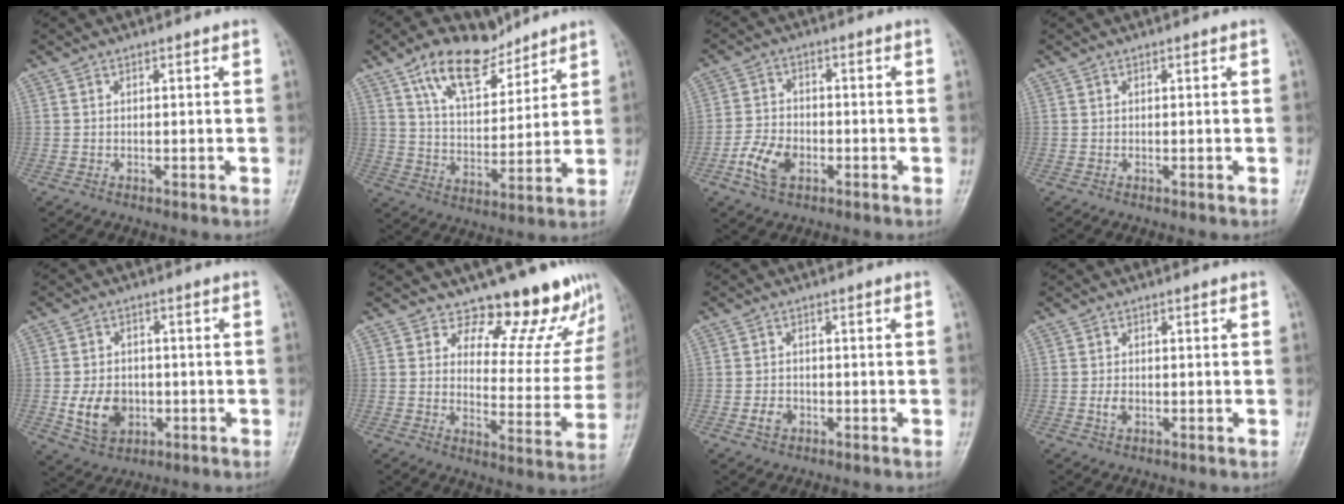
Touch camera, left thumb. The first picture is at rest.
{"total": 13.5, "force": [9.2, 6.7, 7.4], "torque": [-0.097, -0.047, 0.168]}
{"total": 6.7, "force": [-2.8, 4.4, 4.3], "torque": [-0.080, 0.010, -0.058]}
{"total": 0.0}
{"total": 8.3, "force": [-1.7, 6.5, 5.0], "torque": [-0.065, 0.002, -0.021]}
{"total": 13.6, "force": [11.6, 5.6, 4.4], "torque": [-0.009, -0.102, 0.140]}
{"total": 2.7, "force": [-1.1, 2.1, 1.3], "torque": [-0.019, 0.007, -0.020]}
{"total": 1.9, "force": [-0.4, 1.3, 1.3], "torque": [-0.022, 0.001, -0.008]}